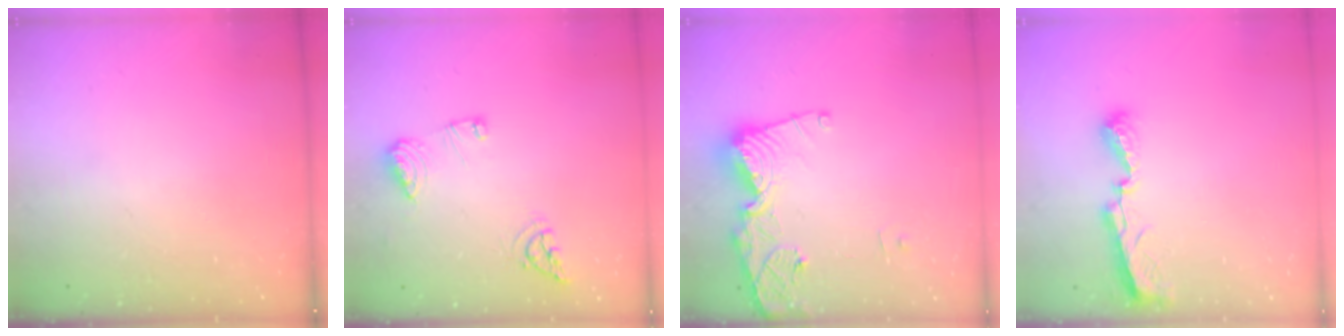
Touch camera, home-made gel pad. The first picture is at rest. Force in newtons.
{"total": 9.7, "press": 9.6, "slide": 1.1}
{"total": 14.4, "press": 14.4, "slide": 1.4}
{"total": 8.0, "press": 8.0, "slide": 0.4}